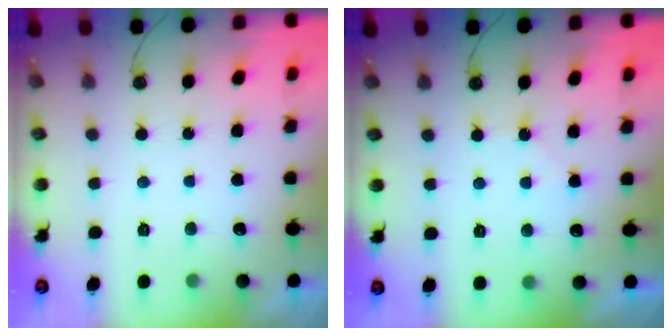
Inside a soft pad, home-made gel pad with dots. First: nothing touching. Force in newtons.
{"total": 4.9, "press": 4.8, "slide": 0.7}